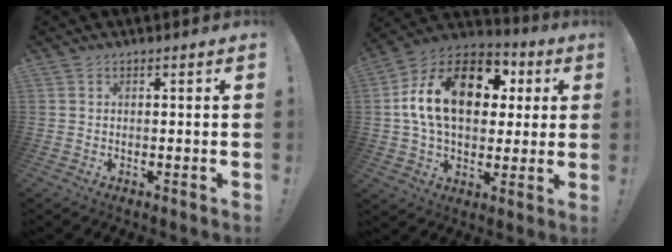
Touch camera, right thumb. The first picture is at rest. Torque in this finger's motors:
{"motor_torque": [0.67, 0.78, 1.62, 0.36, 0.57]}